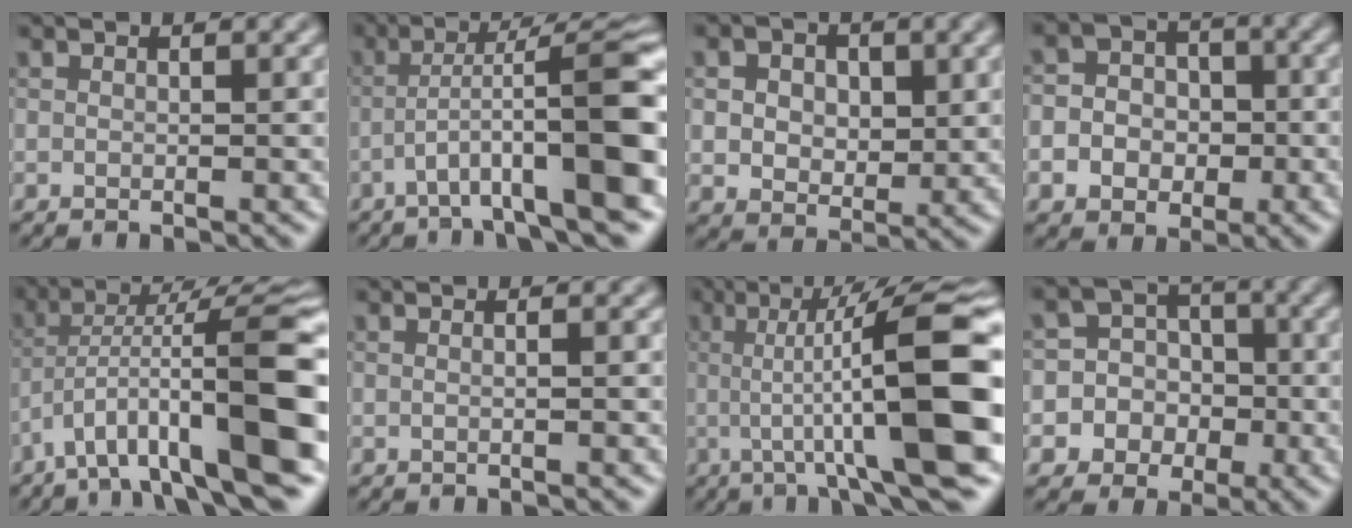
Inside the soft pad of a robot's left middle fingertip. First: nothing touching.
{"total": 10.5, "force": [-3.4, 2.1, 9.7], "torque": [-0.145, 0.016, -0.057]}
{"total": 5.4, "force": [1.4, 4.0, 3.3], "torque": [-0.067, -0.004, 0.011]}
{"total": 7.2, "force": [-1.7, 6.6, 2.3], "torque": [-0.030, -0.002, -0.065]}
{"total": 12.7, "force": [-4.5, 3.6, 11.3], "torque": [-0.186, 0.011, -0.073]}
{"total": 1.6, "force": [0.0, 0.8, 1.4], "torque": [-0.013, -0.014, -0.017]}
{"total": 12.9, "force": [-0.5, 3.0, 12.6], "torque": [-0.181, 0.005, -0.017]}
{"total": 8.9, "force": [-2.2, 8.6, 1.2], "torque": [-0.036, 0.003, -0.059]}